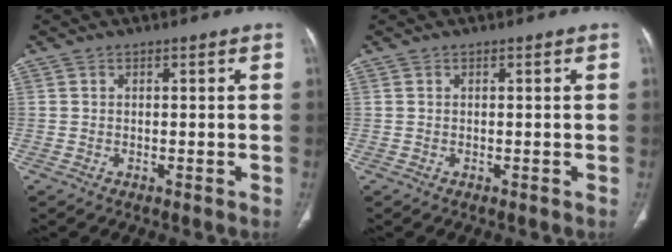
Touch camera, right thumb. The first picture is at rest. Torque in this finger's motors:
{"motor_torque": [0.42, 0.40, 0.01, 0.00, 0.00]}